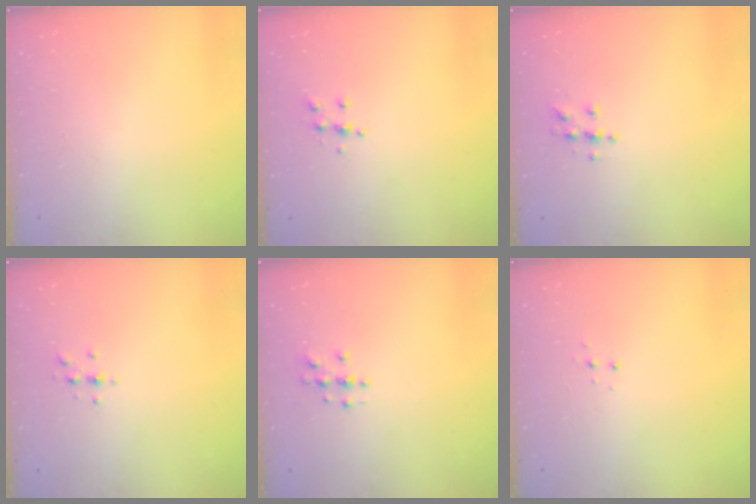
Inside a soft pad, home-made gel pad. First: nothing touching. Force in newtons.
{"total": 4.7, "press": 4.6, "slide": 0.5}
{"total": 6.9, "press": 6.9, "slide": 0.4}
{"total": 2.3, "press": 2.3, "slide": 0.2}
{"total": 2.8, "press": 2.8, "slide": 0.2}
{"total": 5.2, "press": 5.2, "slide": 0.3}